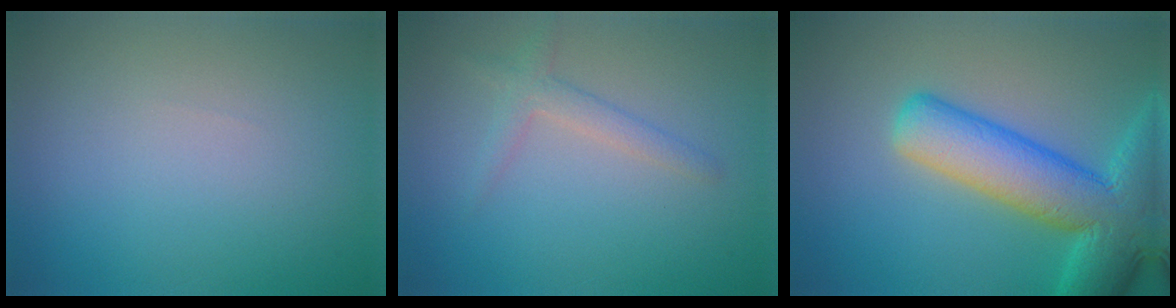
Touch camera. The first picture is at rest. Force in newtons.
{"total": 1.9, "press": 1.9, "slide": 0.1}
{"total": 10.0, "press": 10.0, "slide": 0.6}